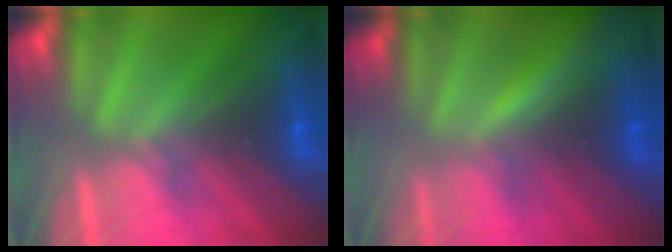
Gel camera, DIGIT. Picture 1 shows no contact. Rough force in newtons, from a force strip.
{"total": 1.9}